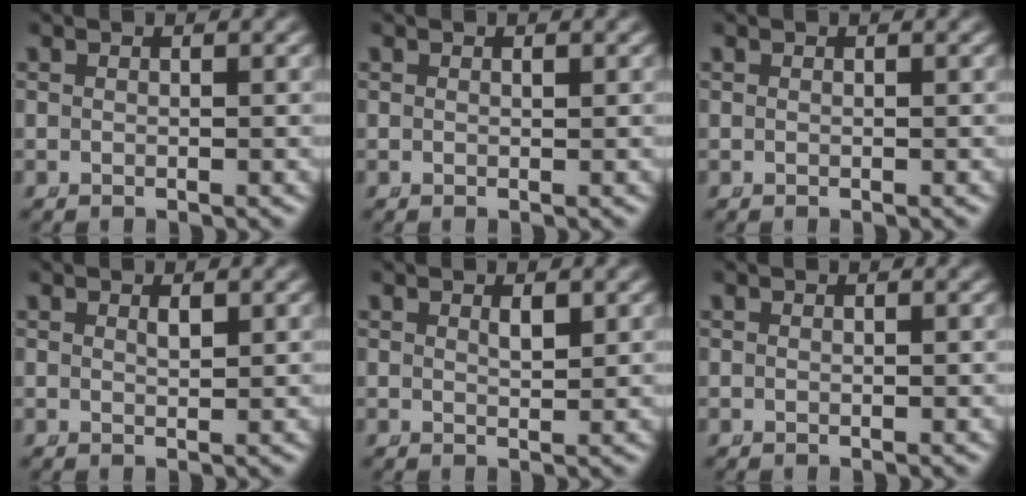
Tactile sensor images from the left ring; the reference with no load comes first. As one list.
[{"total": 0.0}, {"total": 0.0}, {"total": 0.7, "force": [0.4, -0.1, 0.6], "torque": [-0.011, -0.010, 0.015]}, {"total": 1.0, "force": [0.6, 0.0, 0.9], "torque": [-0.014, -0.010, 0.016]}, {"total": 0.0}]